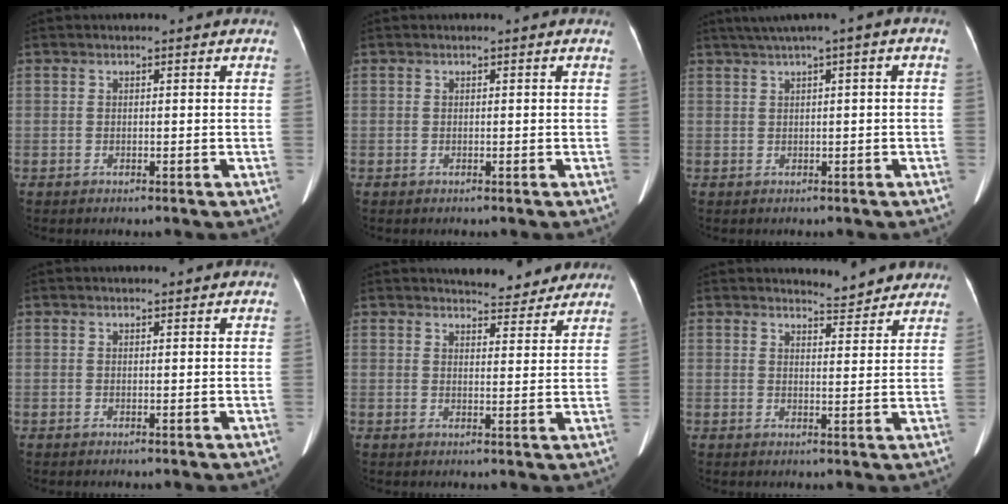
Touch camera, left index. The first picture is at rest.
{"total": 0.0}
{"total": 4.0, "force": [1.4, 0.1, 3.7], "torque": [-0.063, 0.026, 0.027]}
{"total": 1.0, "force": [0.9, 0.2, 0.4], "torque": [-0.009, 0.007, 0.014]}
{"total": 7.7, "force": [7.3, 1.9, 1.5], "torque": [-0.011, -0.005, 0.080]}
{"total": 5.7, "force": [5.6, 1.2, 0.6], "torque": [-0.005, -0.005, 0.059]}